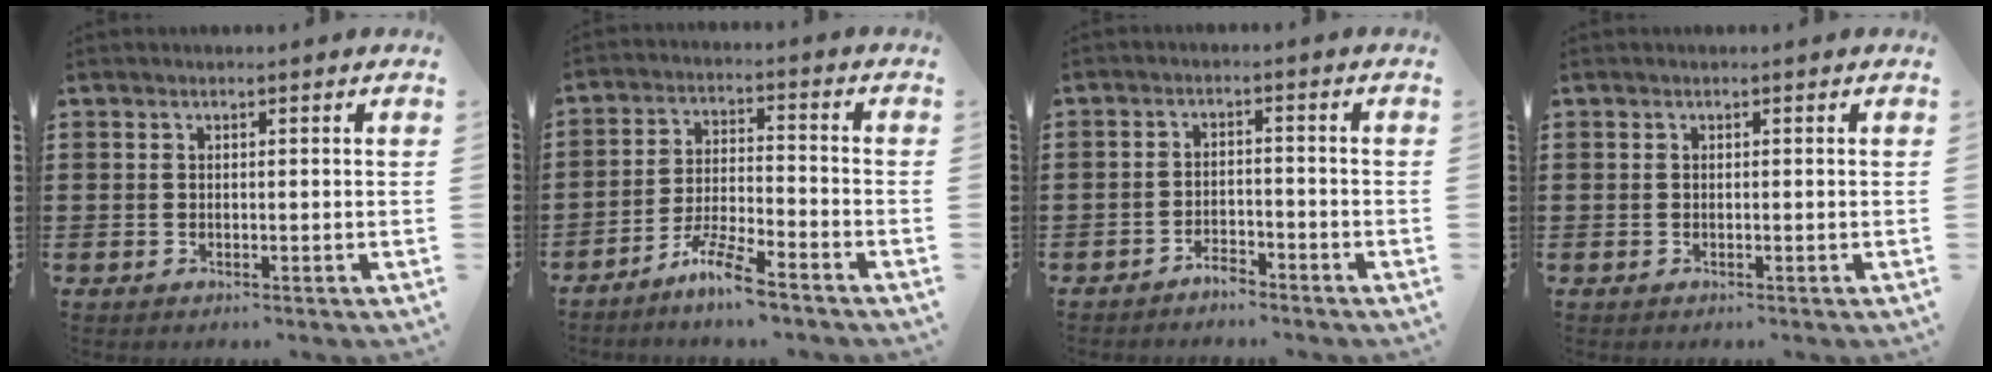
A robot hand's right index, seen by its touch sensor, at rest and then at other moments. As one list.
[{"total": 6.7, "force": [-5.8, 0.3, 3.4], "torque": [-0.083, -0.005, -0.115]}, {"total": 2.6, "force": [-2.5, 0.5, 0.3], "torque": [-0.014, 0.004, -0.053]}, {"total": 0.0}]